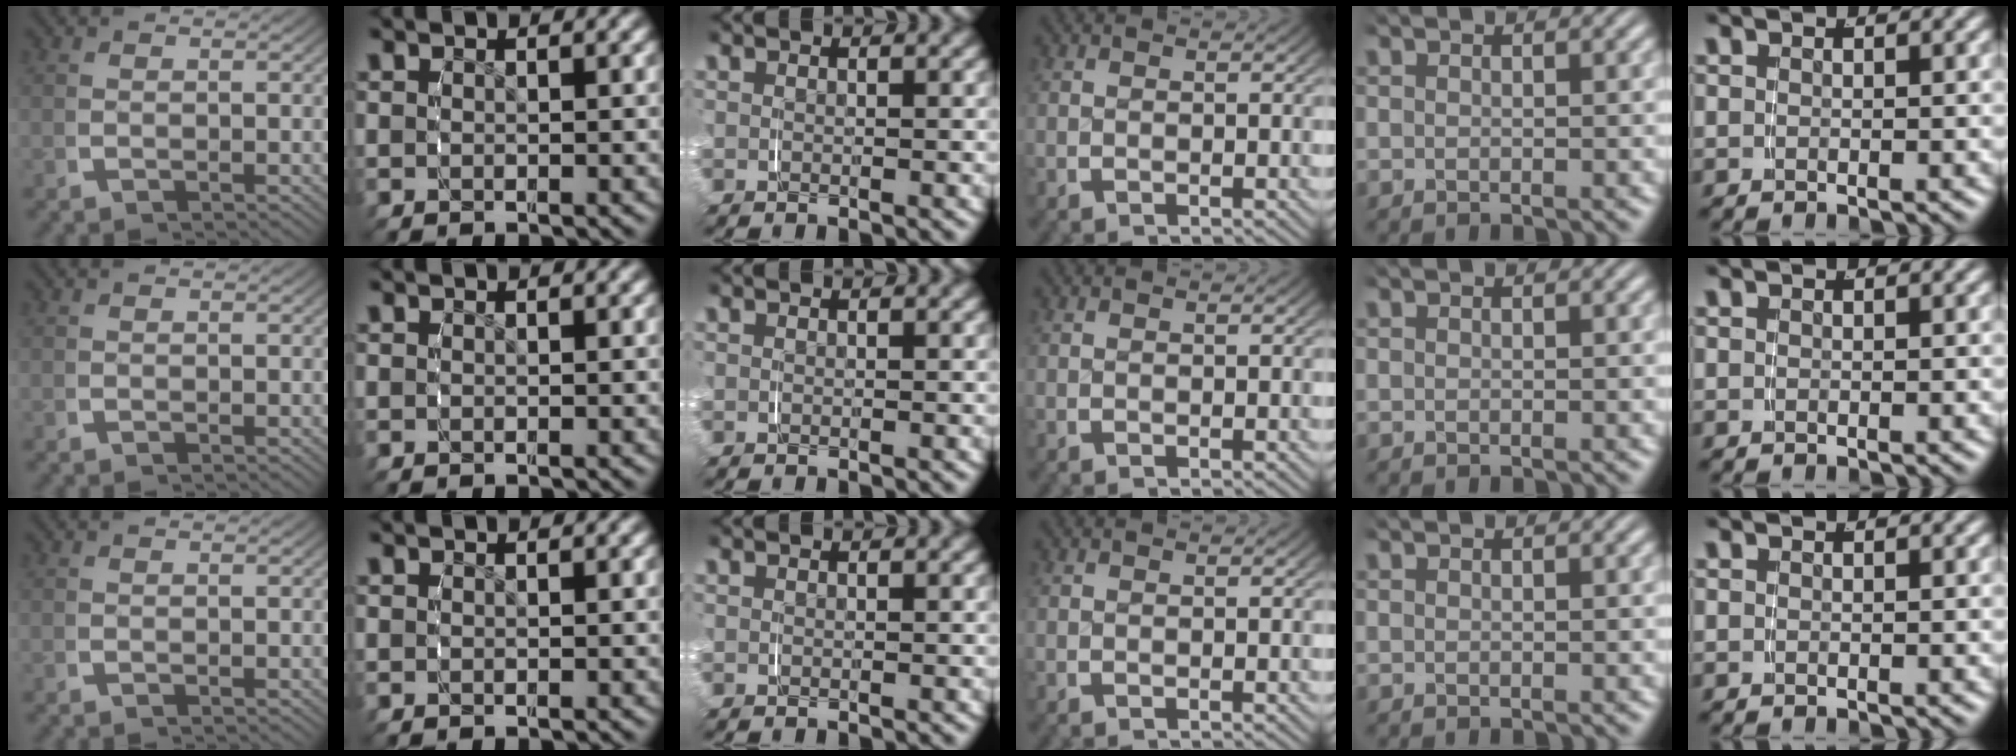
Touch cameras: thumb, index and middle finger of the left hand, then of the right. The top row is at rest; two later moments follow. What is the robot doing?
{"motion": "grasp_and_lifting", "object": "glasses case"}